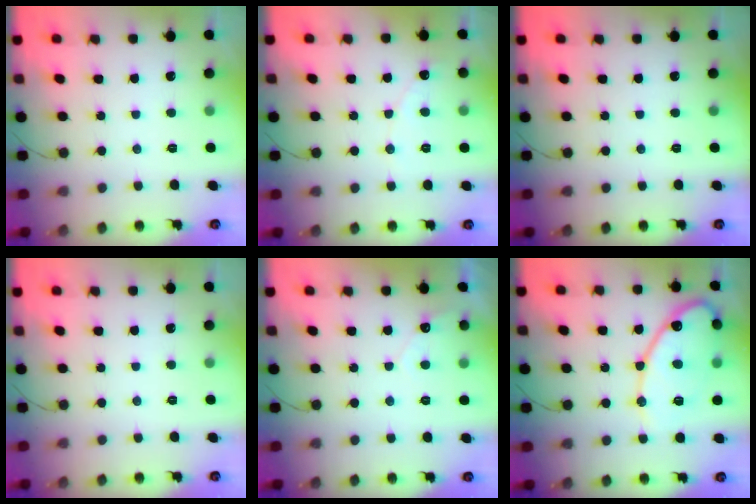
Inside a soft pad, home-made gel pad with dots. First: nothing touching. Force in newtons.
{"total": 2.3, "press": 2.3, "slide": 0.2}
{"total": 0.0}
{"total": 0.0}
{"total": 3.1, "press": 3.1, "slide": 0.1}
{"total": 14.4, "press": 14.3, "slide": 1.3}